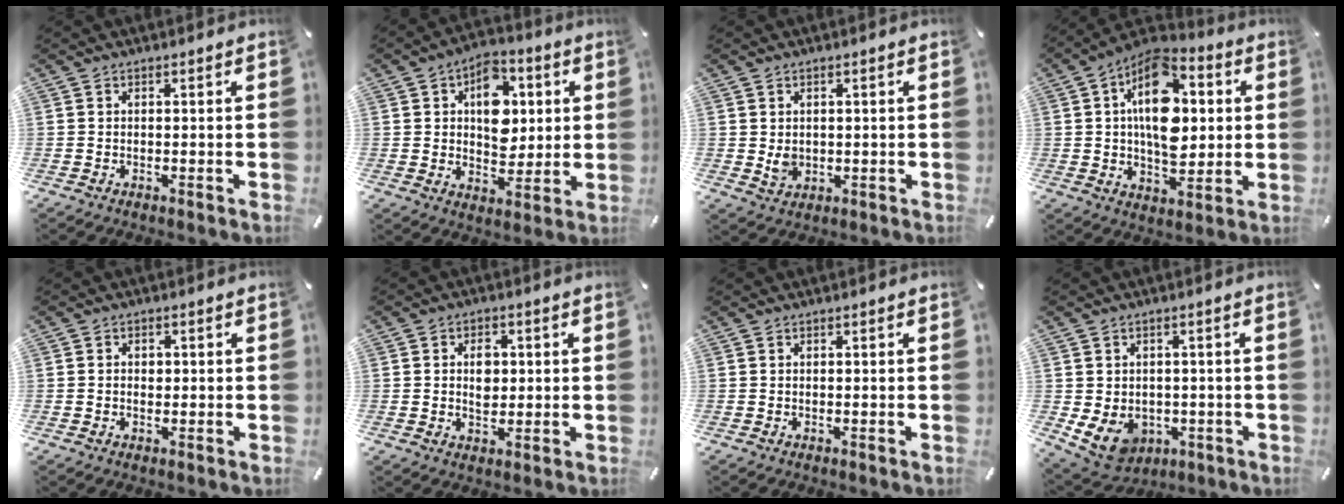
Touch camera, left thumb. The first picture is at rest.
{"total": 12.2, "force": [2.9, 9.1, 7.7], "torque": [-0.095, 0.000, 0.050]}
{"total": 3.1, "force": [0.4, 2.7, 1.5], "torque": [-0.020, -0.006, 0.003]}
{"total": 17.3, "force": [3.0, 11.0, 13.0], "torque": [-0.223, -0.013, 0.051]}
{"total": 1.7, "force": [-0.1, 1.3, 1.1], "torque": [-0.023, 0.004, -0.004]}
{"total": 5.4, "force": [0.5, 4.1, 3.6], "torque": [-0.041, -0.003, 0.003]}
{"total": 0.0}
{"total": 7.7, "force": [-1.7, 6.5, 3.8], "torque": [-0.092, -0.003, -0.033]}